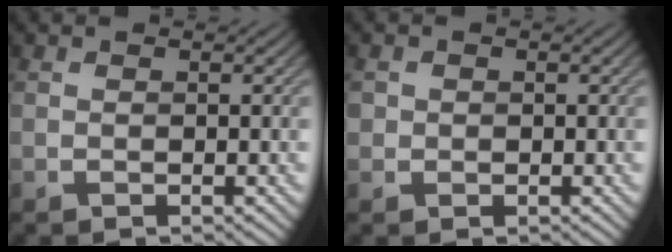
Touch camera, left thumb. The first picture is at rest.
{"total": 1.2, "force": [-0.1, 1.2, 0.1], "torque": [0.001, -0.003, -0.004]}